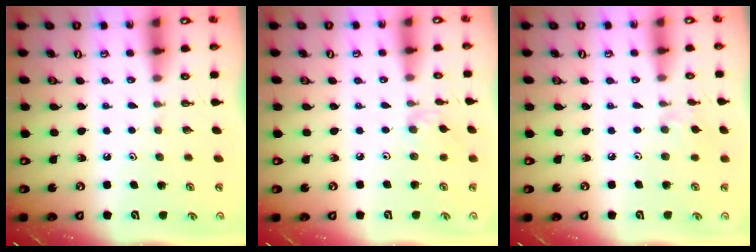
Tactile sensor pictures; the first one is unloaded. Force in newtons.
{"total": 2.0, "press": 1.9, "slide": 0.5}
{"total": 2.1, "press": 2.1, "slide": 0.4}